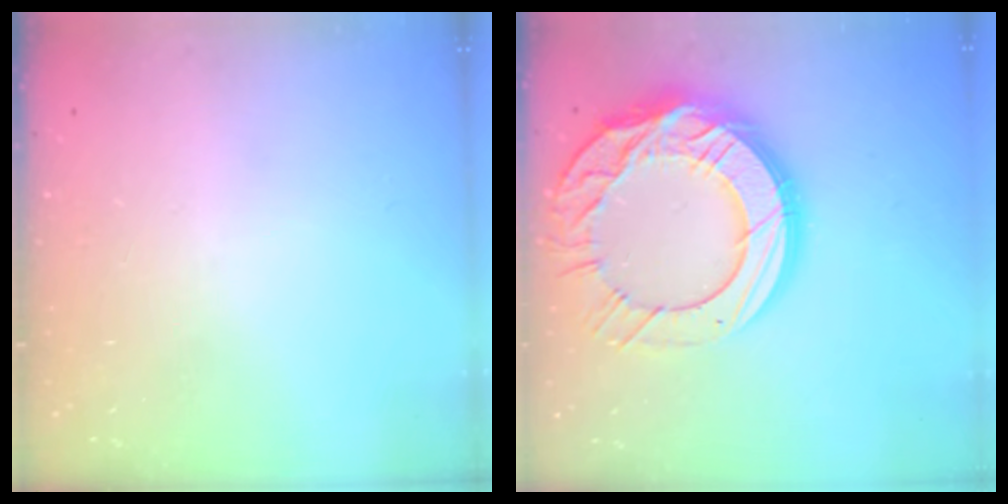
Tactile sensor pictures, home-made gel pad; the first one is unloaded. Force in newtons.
{"total": 24.9, "press": 24.8, "slide": 2.4}